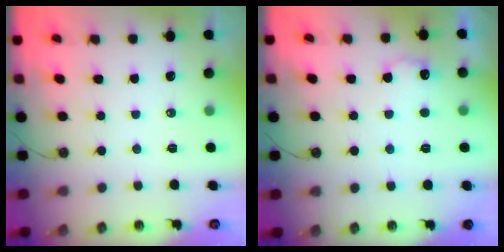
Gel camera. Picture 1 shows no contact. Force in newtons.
{"total": 7.4, "press": 7.4, "slide": 0.5}